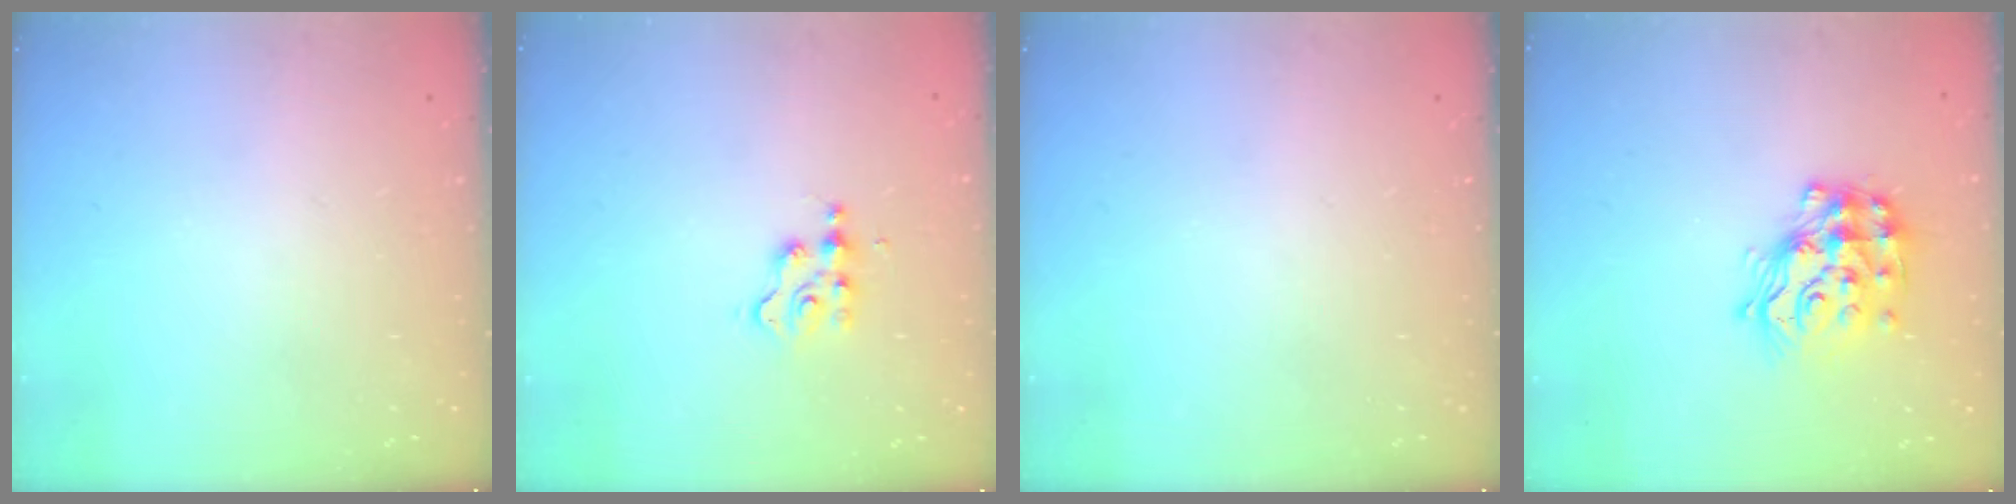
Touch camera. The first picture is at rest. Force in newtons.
{"total": 2.8, "press": 2.8, "slide": 0.3}
{"total": 0.0}
{"total": 16.7, "press": 16.6, "slide": 1.1}